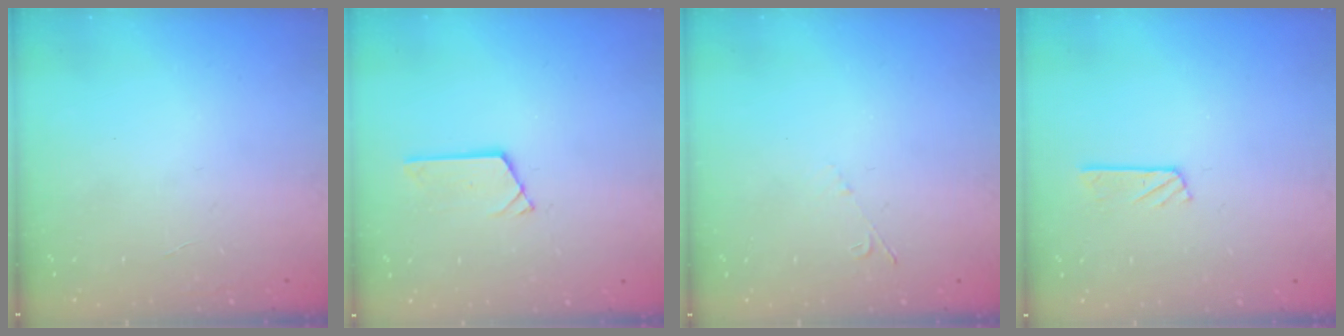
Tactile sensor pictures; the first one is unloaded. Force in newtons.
{"total": 3.2, "press": 3.2, "slide": 0.0}
{"total": 2.9, "press": 2.8, "slide": 0.4}
{"total": 2.8, "press": 2.8, "slide": 0.2}